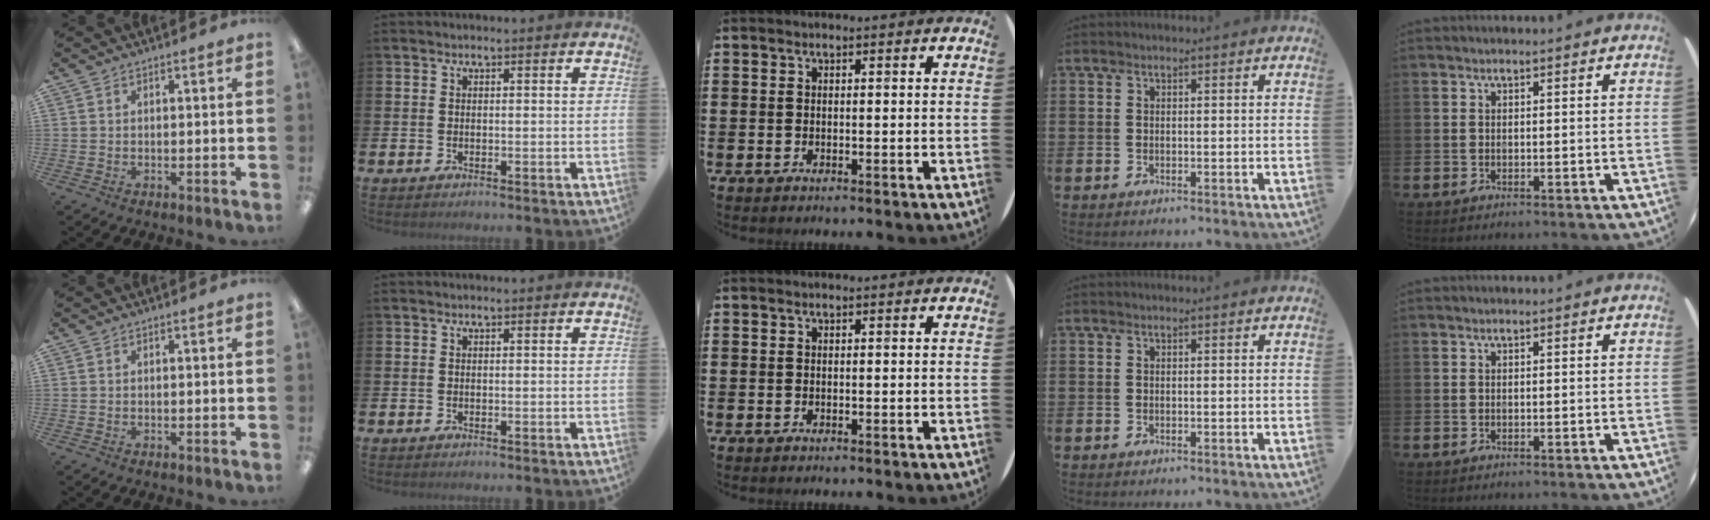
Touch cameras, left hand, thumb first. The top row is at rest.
{}